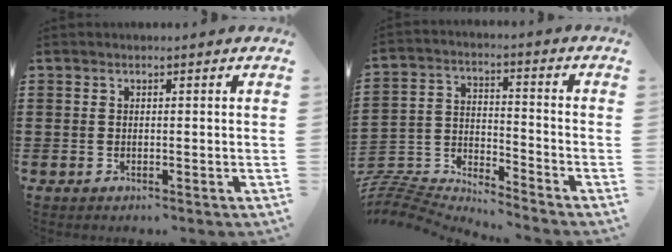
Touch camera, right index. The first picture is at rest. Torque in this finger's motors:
{"motor_torque": [-1.60, 0.54, -1.05, -0.21]}